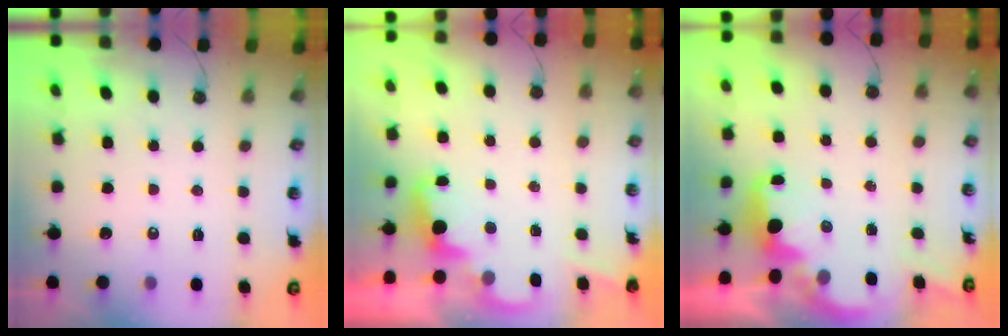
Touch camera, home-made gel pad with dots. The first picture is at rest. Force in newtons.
{"total": 2.4, "press": 2.4, "slide": 0.5}
{"total": 2.9, "press": 2.9, "slide": 0.5}